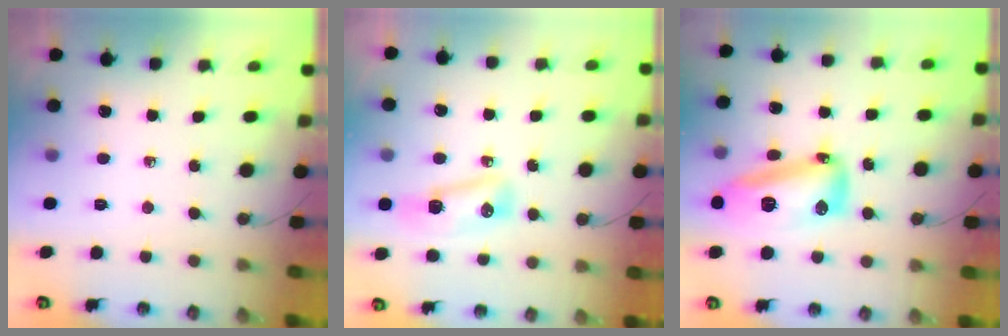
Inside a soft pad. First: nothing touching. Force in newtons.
{"total": 8.3, "press": 8.2, "slide": 0.9}
{"total": 16.2, "press": 16.1, "slide": 2.0}